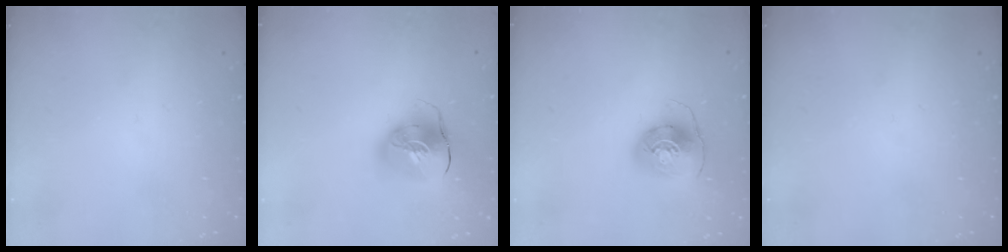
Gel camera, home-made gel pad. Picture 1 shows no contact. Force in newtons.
{"total": 13.9, "press": 13.8, "slide": 2.1}
{"total": 8.5, "press": 8.4, "slide": 1.3}
{"total": 0.0}